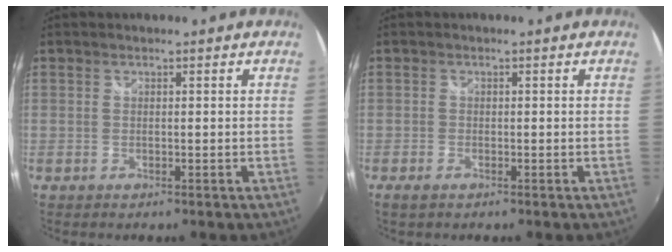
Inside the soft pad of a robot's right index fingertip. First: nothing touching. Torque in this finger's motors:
{"motor_torque": [0.03, -0.03, 0.06, 0.00]}